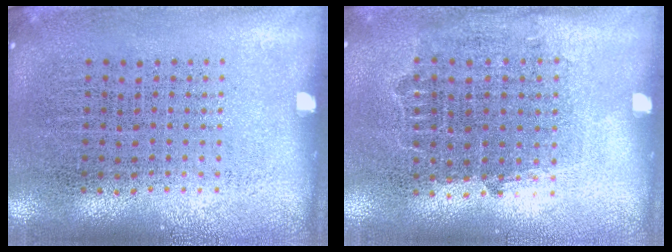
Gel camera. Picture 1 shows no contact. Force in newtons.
{"total": 0.8, "press": 0.7, "slide": 0.4}